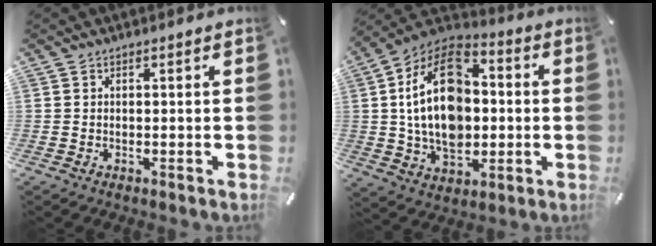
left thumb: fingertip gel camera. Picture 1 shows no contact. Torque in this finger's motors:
{"motor_torque": [1.04, 1.26, 2.77, 0.00, 0.33]}